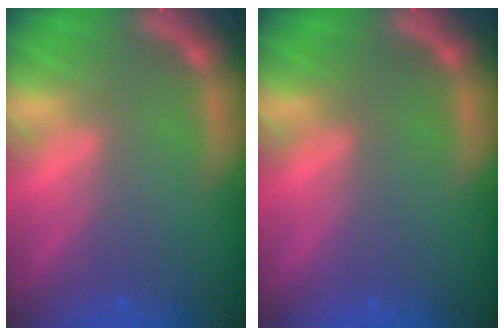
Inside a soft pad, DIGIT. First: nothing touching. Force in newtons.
{"total": 0.0}